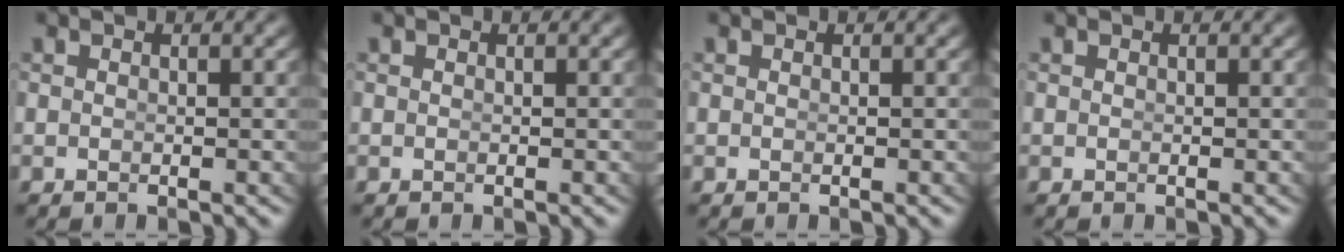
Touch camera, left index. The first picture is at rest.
{"total": 0.0}
{"total": 0.0}
{"total": 0.0}